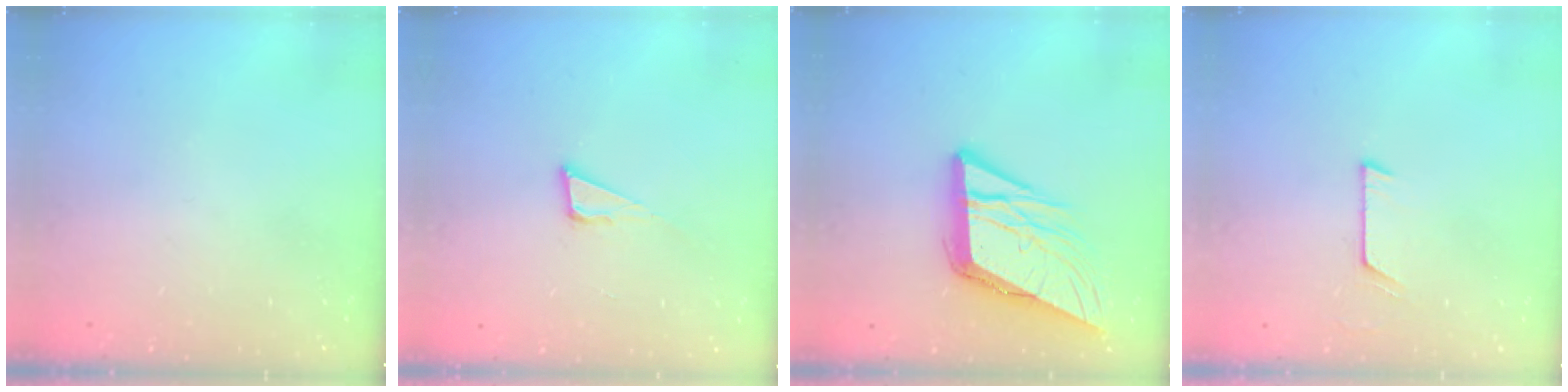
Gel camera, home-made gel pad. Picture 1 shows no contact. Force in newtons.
{"total": 6.4, "press": 5.8, "slide": 2.6}
{"total": 13.7, "press": 13.4, "slide": 2.6}
{"total": 5.9, "press": 5.9, "slide": 0.5}